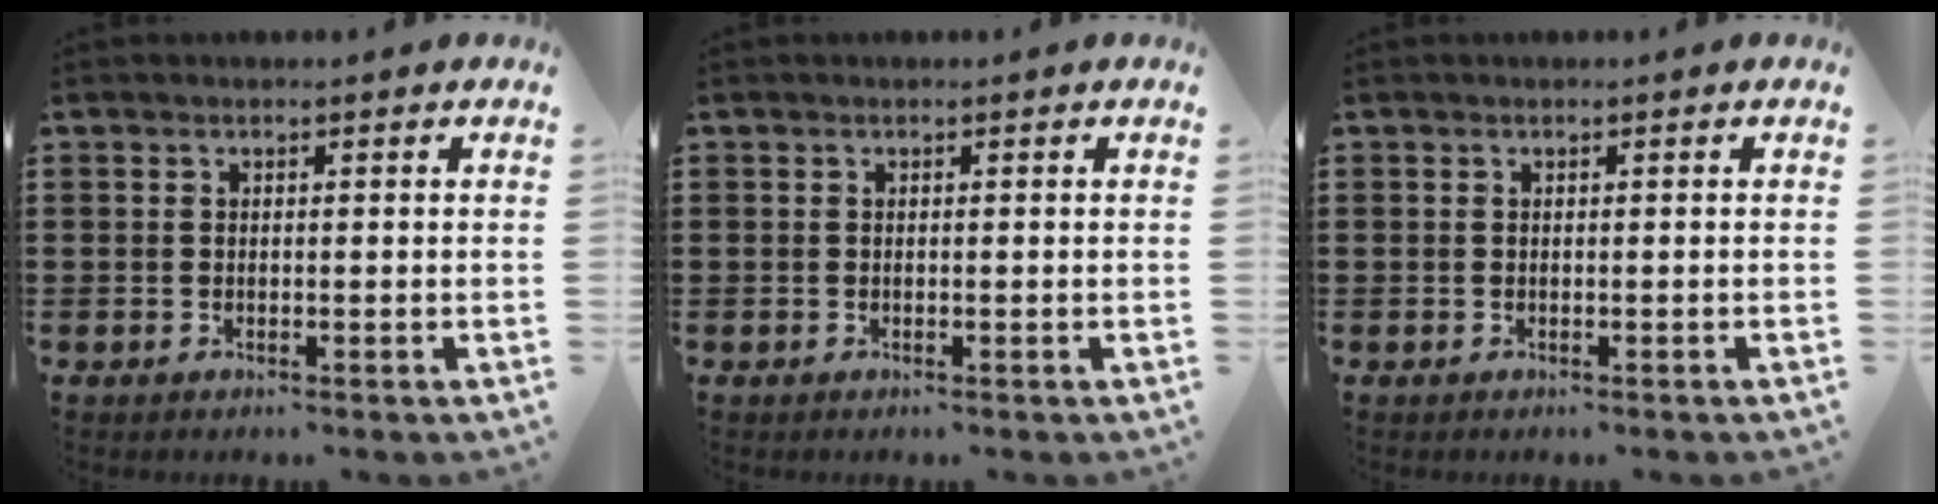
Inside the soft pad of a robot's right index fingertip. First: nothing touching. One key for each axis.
{"total": 0.0}
{"total": 0.0}